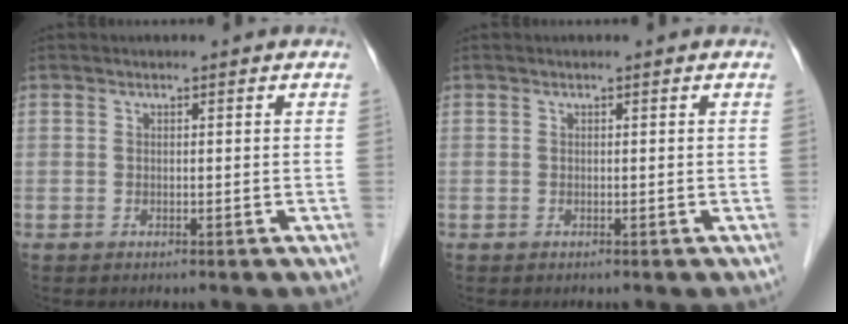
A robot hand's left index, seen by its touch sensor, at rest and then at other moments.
{"total": 0.0}